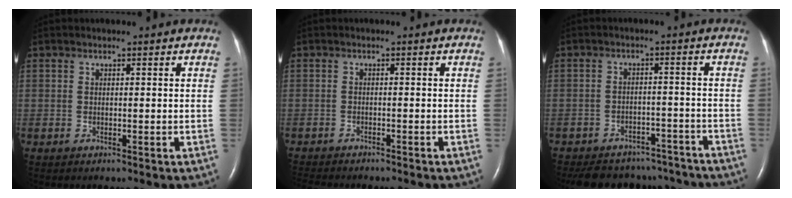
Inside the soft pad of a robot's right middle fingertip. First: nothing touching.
{"total": 6.7, "force": [-5.9, 1.5, 2.7], "torque": [-0.038, -0.005, -0.083]}
{"total": 14.9, "force": [-13.2, 6.1, 3.3], "torque": [-0.064, 0.015, -0.161]}